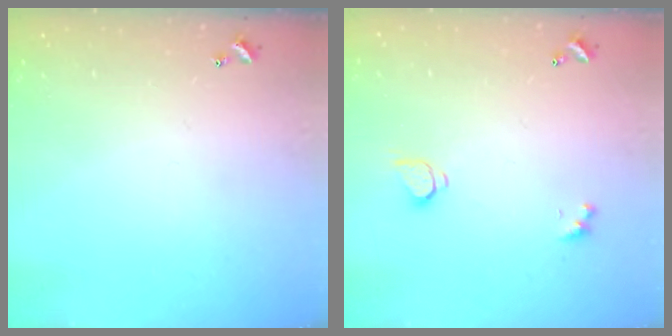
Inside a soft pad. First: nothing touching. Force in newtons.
{"total": 1.6, "press": 1.5, "slide": 0.4}